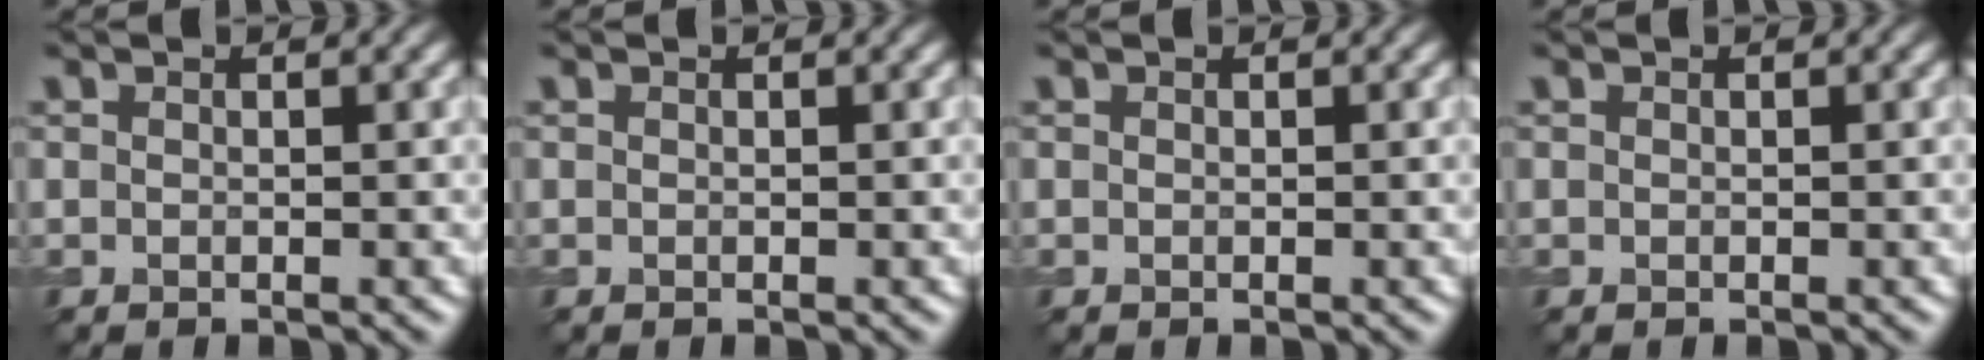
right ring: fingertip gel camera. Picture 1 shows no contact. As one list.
[{"total": 0.0}, {"total": 0.0}, {"total": 0.0}]